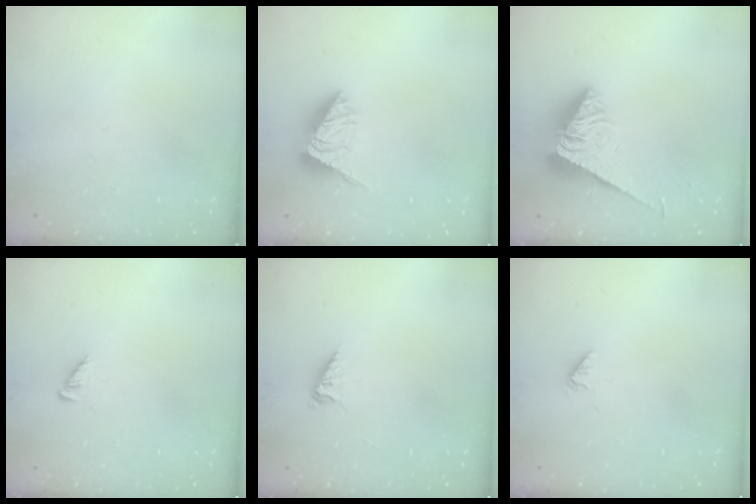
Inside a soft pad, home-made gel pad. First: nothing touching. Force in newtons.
{"total": 2.9, "press": 2.9, "slide": 0.5}
{"total": 7.0, "press": 7.0, "slide": 0.3}
{"total": 2.0, "press": 2.0, "slide": 0.2}
{"total": 4.2, "press": 4.2, "slide": 0.3}
{"total": 1.0, "press": 1.0, "slide": 0.2}